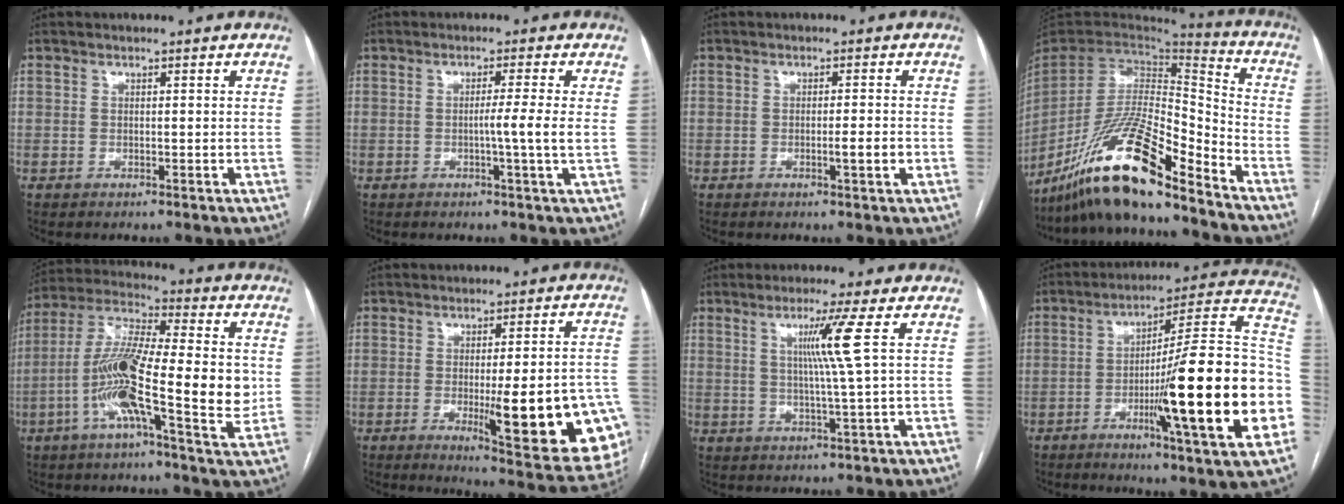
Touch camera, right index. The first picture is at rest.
{"total": 3.8, "force": [-0.4, -1.3, 3.6], "torque": [-0.057, -0.004, -0.007]}
{"total": 2.5, "force": [-0.7, 0.0, 2.4], "torque": [-0.035, -0.002, -0.010]}
{"total": 19.8, "force": [-14.9, 2.6, 12.9], "torque": [-0.265, -0.014, -0.275]}
{"total": 17.6, "force": [-2.8, 2.8, 17.2], "torque": [-0.320, 0.000, -0.058]}
{"total": 20.1, "force": [-5.5, 3.2, 19.0], "torque": [-0.150, -0.001, -0.053]}
{"total": 6.2, "force": [1.7, -2.2, 5.5], "torque": [-0.105, -0.006, 0.035]}
{"total": 25.7, "force": [-5.7, 0.8, 25.0], "torque": [-0.292, 0.001, -0.092]}